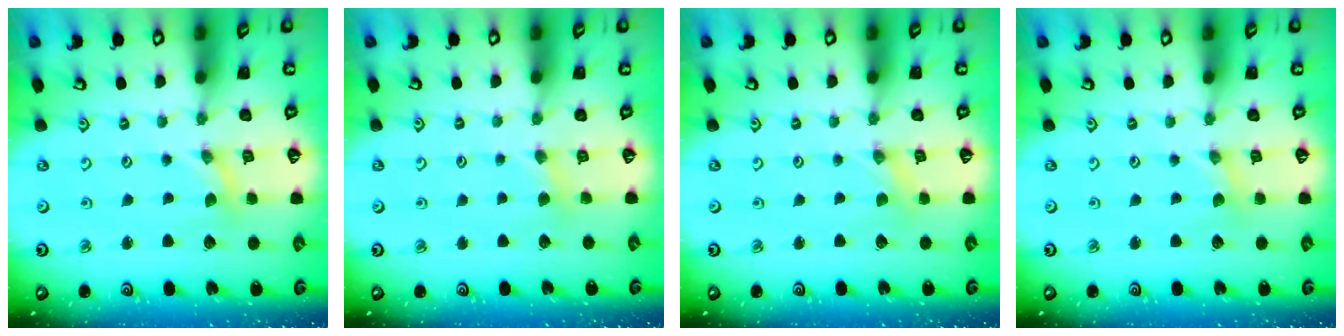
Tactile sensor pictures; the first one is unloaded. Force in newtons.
{"total": 3.5, "press": 3.4, "slide": 0.3}
{"total": 0.0}
{"total": 0.0}